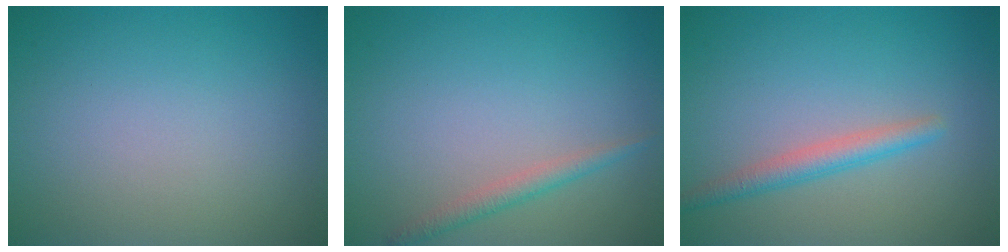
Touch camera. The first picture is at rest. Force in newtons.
{"total": 1.6, "press": 1.6, "slide": 0.1}
{"total": 2.4, "press": 2.4, "slide": 0.1}